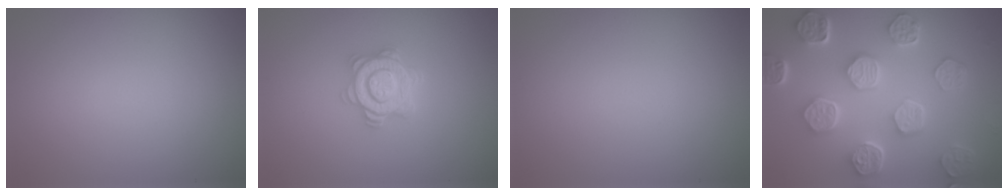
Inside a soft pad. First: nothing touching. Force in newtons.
{"total": 3.9, "press": 3.4, "slide": 1.9}
{"total": 0.0}
{"total": 7.9, "press": 6.0, "slide": 5.2}